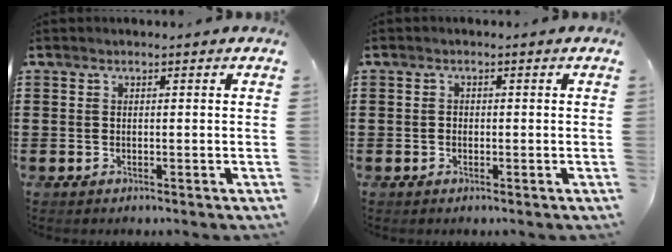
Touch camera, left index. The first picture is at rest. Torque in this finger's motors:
{"motor_torque": [-0.16, 0.17, -0.04, -0.01]}